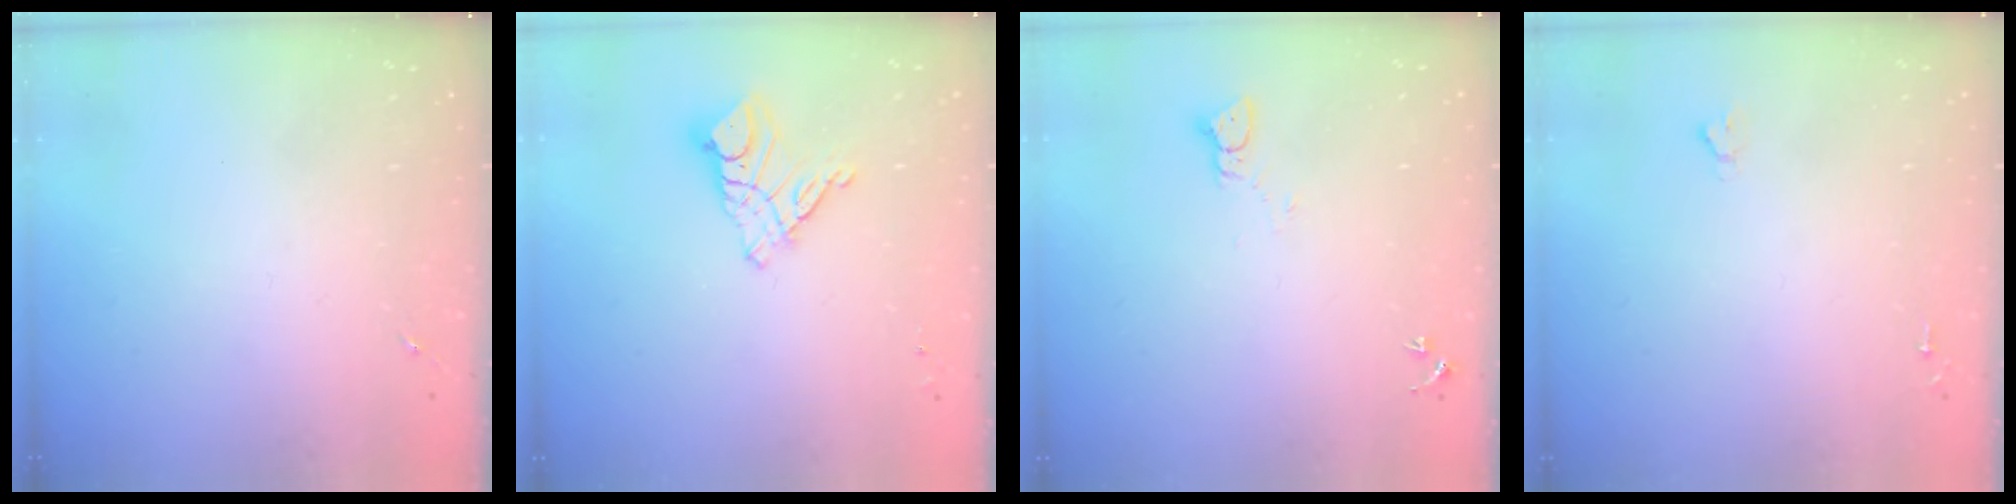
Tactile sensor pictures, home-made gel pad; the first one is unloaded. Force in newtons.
{"total": 9.7, "press": 9.7, "slide": 1.1}
{"total": 2.2, "press": 2.2, "slide": 0.2}
{"total": 1.6, "press": 1.6, "slide": 0.2}